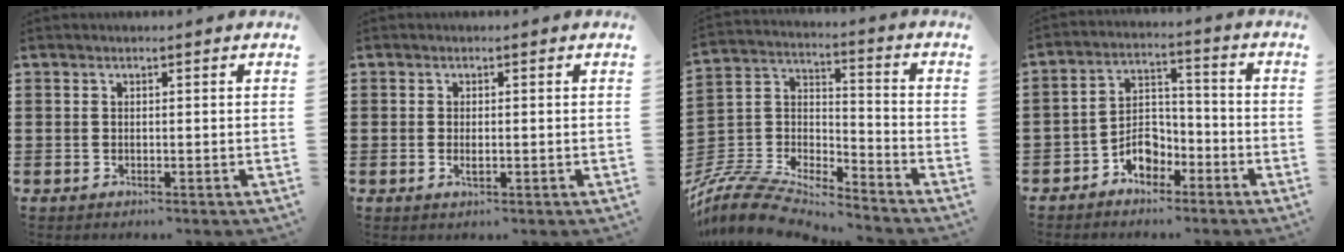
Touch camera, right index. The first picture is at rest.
{"total": 1.1, "force": [-0.2, 0.4, 1.1], "torque": [-0.020, -0.003, -0.003]}
{"total": 9.4, "force": [-8.8, 2.2, 2.7], "torque": [-0.075, 0.006, -0.179]}
{"total": 5.5, "force": [-3.7, 3.5, 2.3], "torque": [-0.049, 0.016, -0.071]}